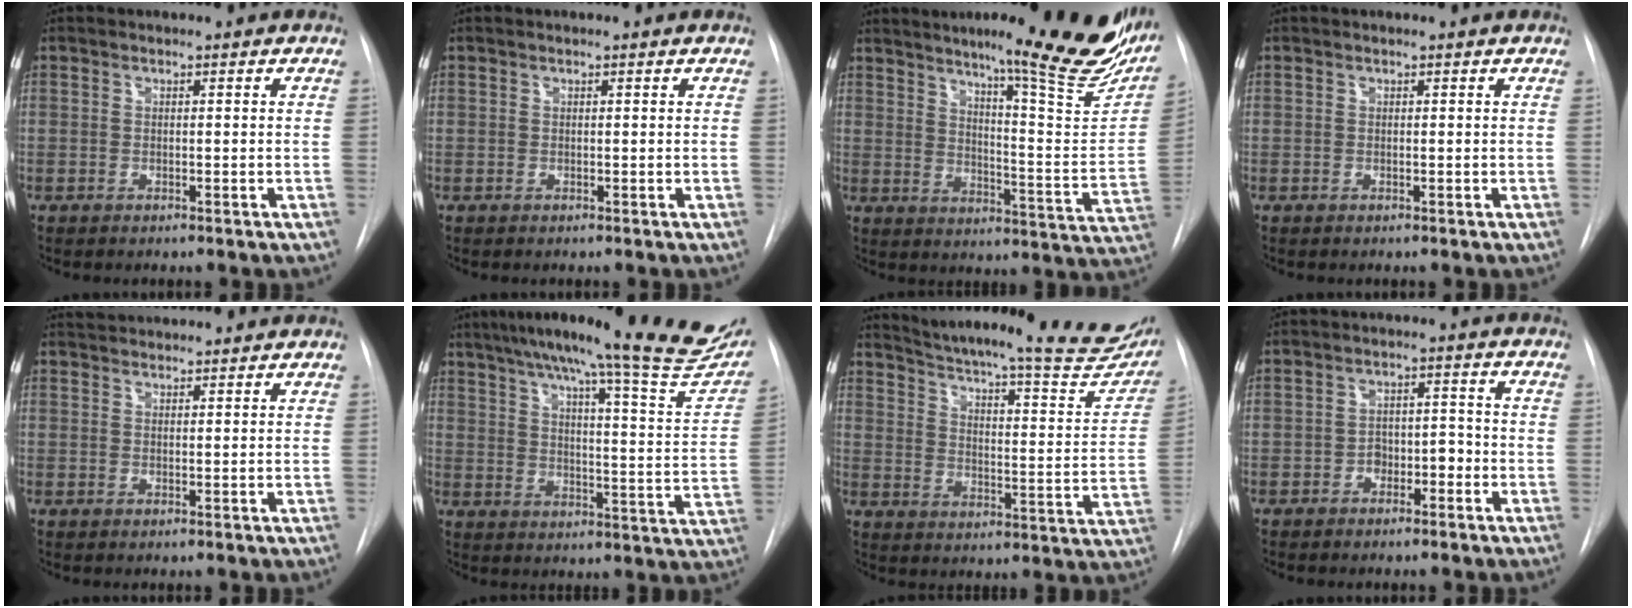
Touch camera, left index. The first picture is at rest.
{"total": 0.0}
{"total": 24.6, "force": [18.6, 2.0, 16.0], "torque": [-0.214, -0.062, 0.235]}
{"total": 0.0}
{"total": 6.9, "force": [6.7, 0.8, 1.8], "torque": [-0.029, 0.035, 0.091]}
{"total": 26.2, "force": [21.8, 1.8, 14.5], "torque": [-0.212, -0.048, 0.276]}
{"total": 30.7, "force": [26.4, 4.8, 15.0], "torque": [-0.233, -0.075, 0.328]}
{"total": 3.3, "force": [-1.7, 2.0, 2.0], "torque": [-0.024, 0.014, -0.027]}